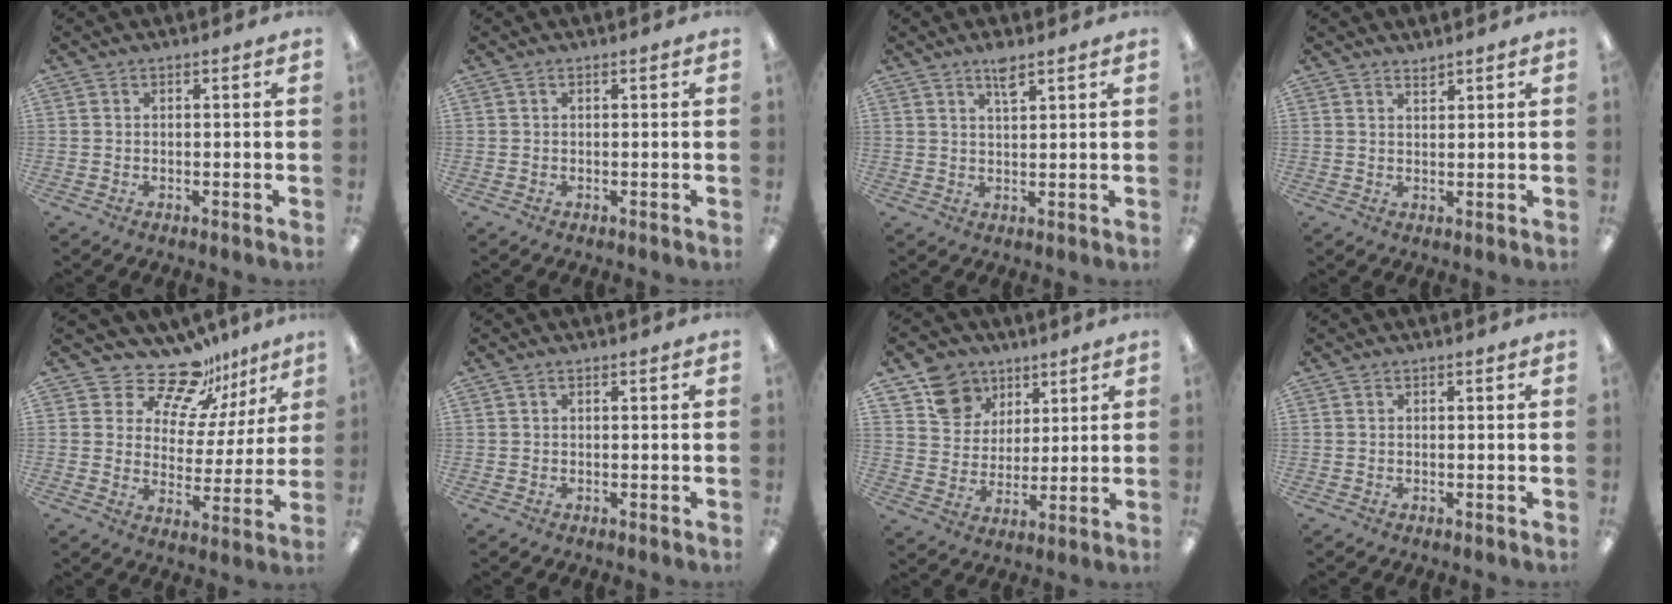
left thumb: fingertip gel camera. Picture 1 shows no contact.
{"total": 0.0}
{"total": 4.0, "force": [2.9, 0.9, 2.5], "torque": [-0.041, -0.007, 0.048]}
{"total": 1.5, "force": [1.5, 0.2, 0.1], "torque": [-0.003, -0.003, 0.030]}
{"total": 13.6, "force": [11.8, 5.6, 3.9], "torque": [-0.068, -0.098, 0.215]}
{"total": 0.0}
{"total": 11.5, "force": [7.3, 8.6, 2.3], "torque": [-0.050, -0.035, 0.144]}
{"total": 0.0}